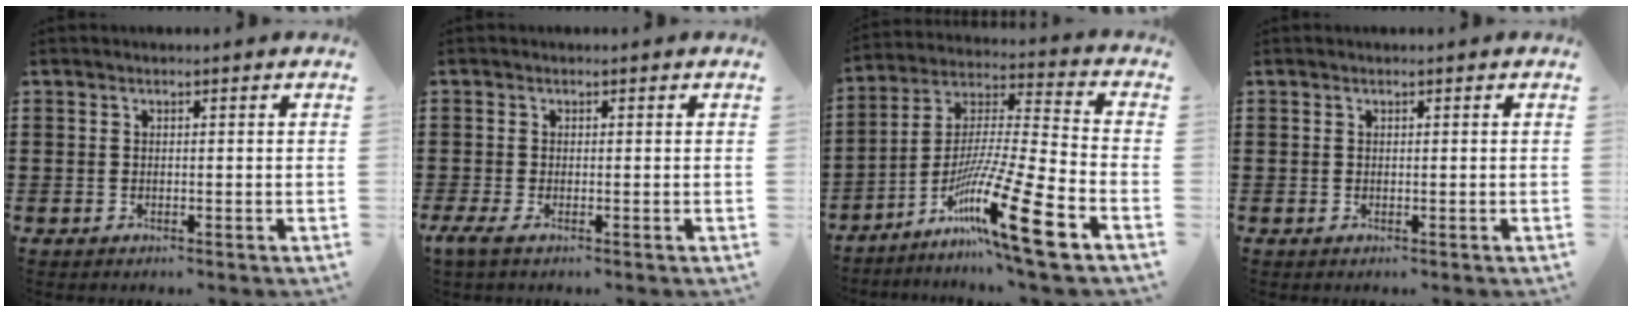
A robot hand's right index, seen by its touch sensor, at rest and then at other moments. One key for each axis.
{"total": 1.3, "fx": -0.2, "fy": 0.2, "fz": 1.2, "tx": -0.031, "ty": -0.007, "tz": -0.006}
{"total": 16.9, "fx": -9.6, "fy": 1.2, "fz": 13.8, "tx": -0.264, "ty": 0.007, "tz": -0.173}
{"total": 0.0}